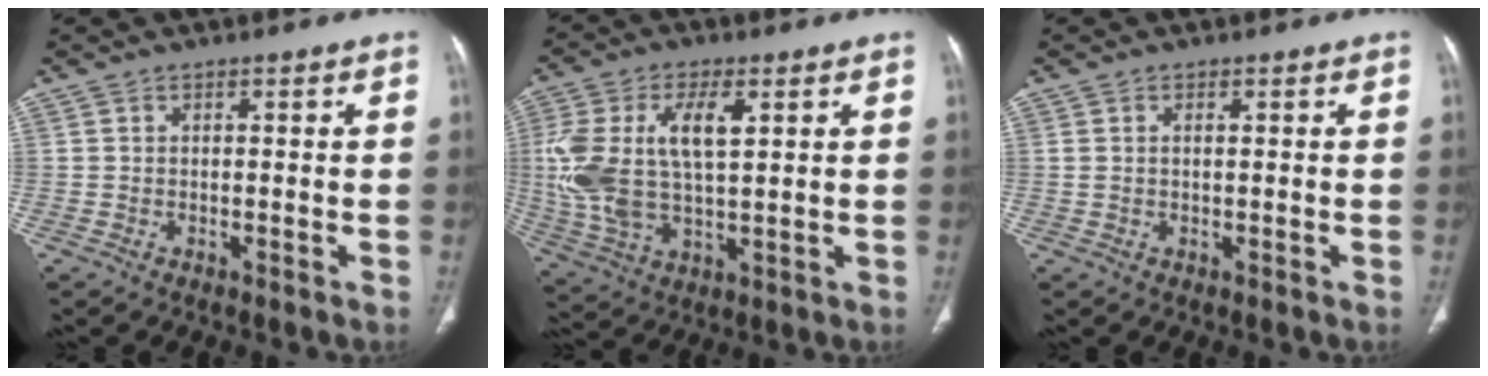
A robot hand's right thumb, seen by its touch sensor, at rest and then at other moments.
{"total": 16.0, "force": [3.0, 7.9, 13.6], "torque": [-0.299, 0.006, 0.064]}
{"total": 1.2, "force": [0.2, 0.5, 1.0], "torque": [-0.033, 0.009, 0.009]}